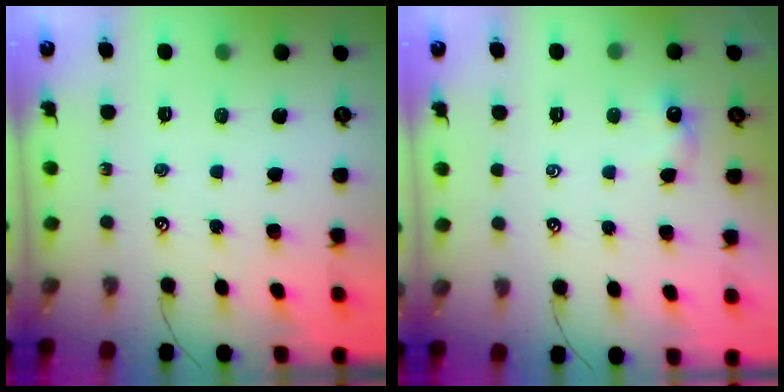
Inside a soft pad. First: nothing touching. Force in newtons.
{"total": 0.6, "press": 0.3, "slide": 0.6}